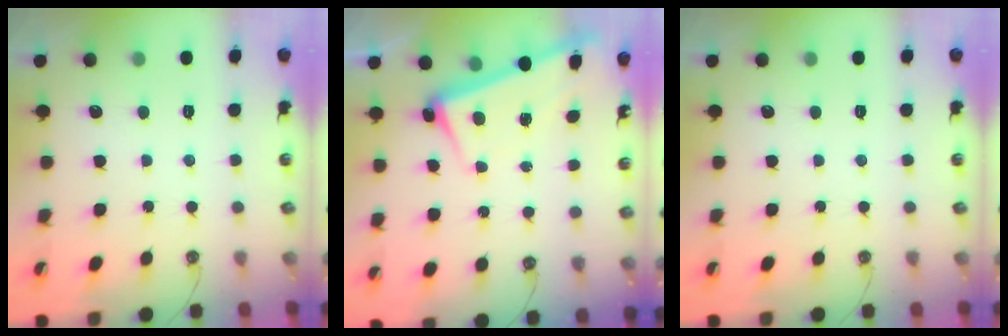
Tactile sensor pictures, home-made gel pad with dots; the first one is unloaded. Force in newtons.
{"total": 2.2, "press": 2.0, "slide": 0.9}
{"total": 0.0}